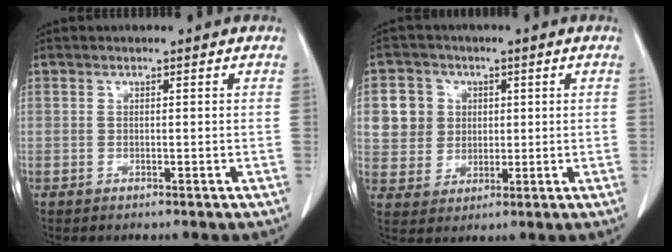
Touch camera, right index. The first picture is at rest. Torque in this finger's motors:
{"motor_torque": [0.33, 0.28, 0.05, 0.02]}